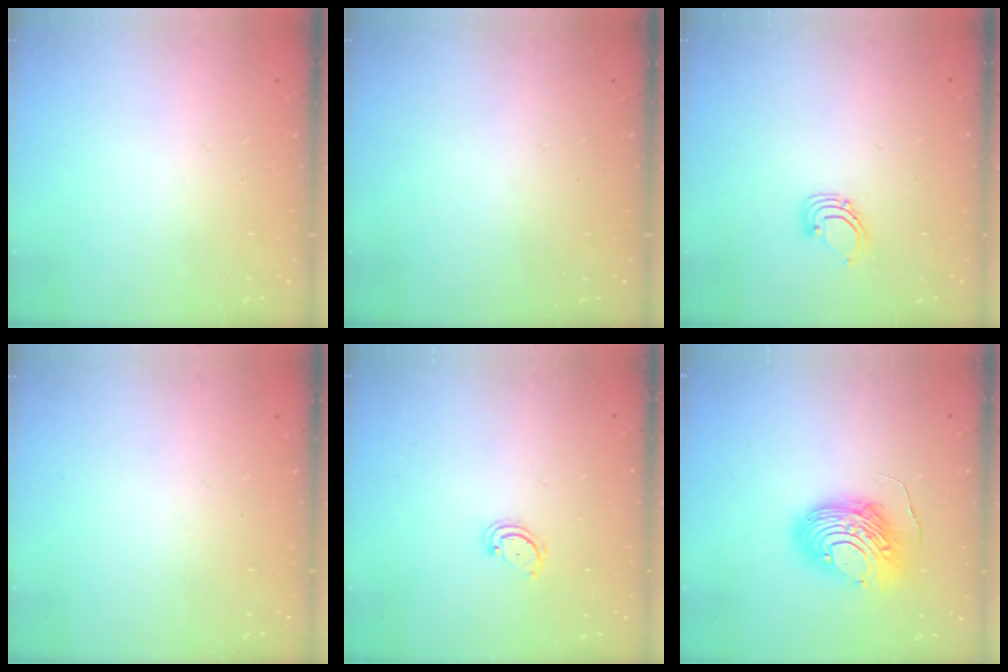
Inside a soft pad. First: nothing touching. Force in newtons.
{"total": 0.0}
{"total": 2.9, "press": 2.9, "slide": 0.2}
{"total": 0.0}
{"total": 2.6, "press": 2.6, "slide": 0.3}
{"total": 11.2, "press": 11.2, "slide": 1.1}